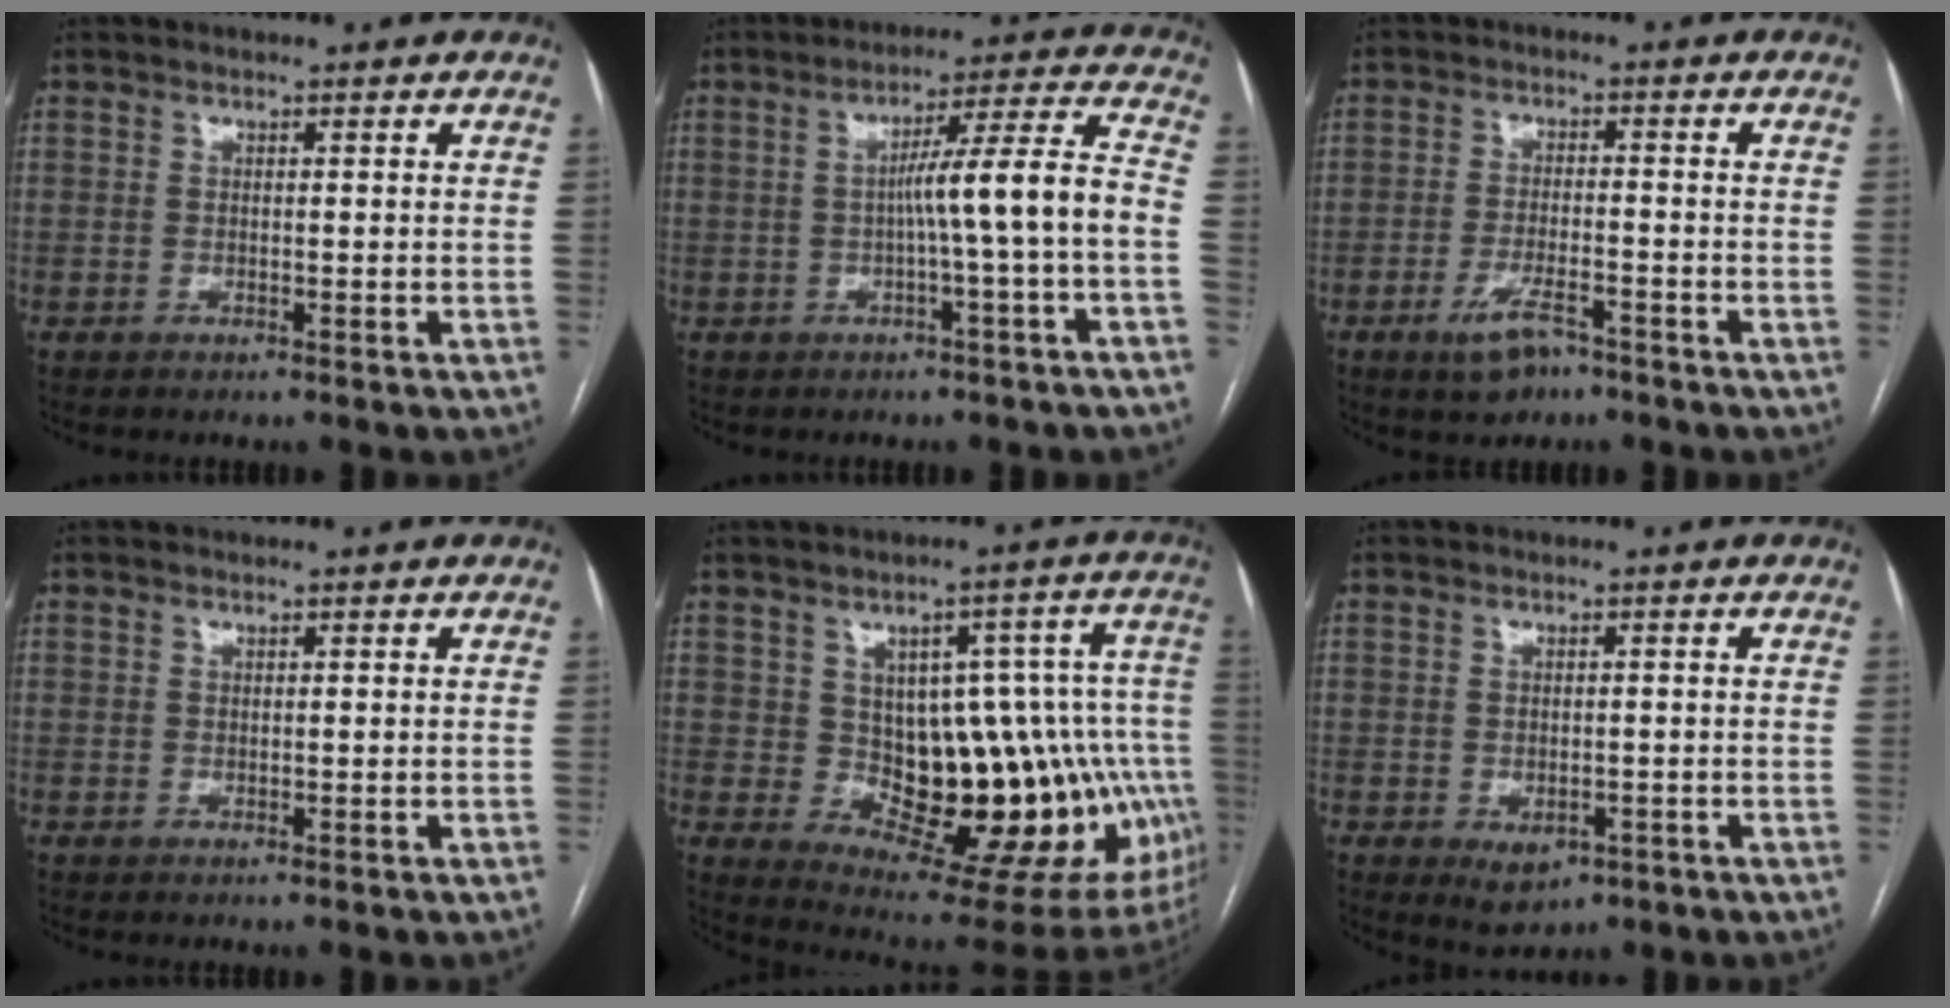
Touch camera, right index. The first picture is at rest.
{"total": 9.1, "force": [-1.6, -1.2, 8.9], "torque": [-0.136, 0.022, -0.022]}
{"total": 5.4, "force": [-3.6, 1.9, 3.5], "torque": [-0.073, -0.004, -0.058]}
{"total": 0.0}
{"total": 20.6, "force": [-2.1, 9.9, 17.9], "torque": [-0.143, 0.045, -0.004]}
{"total": 3.6, "force": [-1.6, 2.5, 2.1], "torque": [-0.027, -0.002, -0.008]}